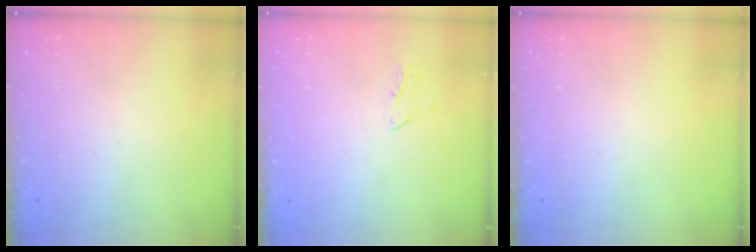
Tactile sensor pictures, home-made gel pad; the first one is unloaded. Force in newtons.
{"total": 1.4, "press": 1.4, "slide": 0.1}
{"total": 0.0}